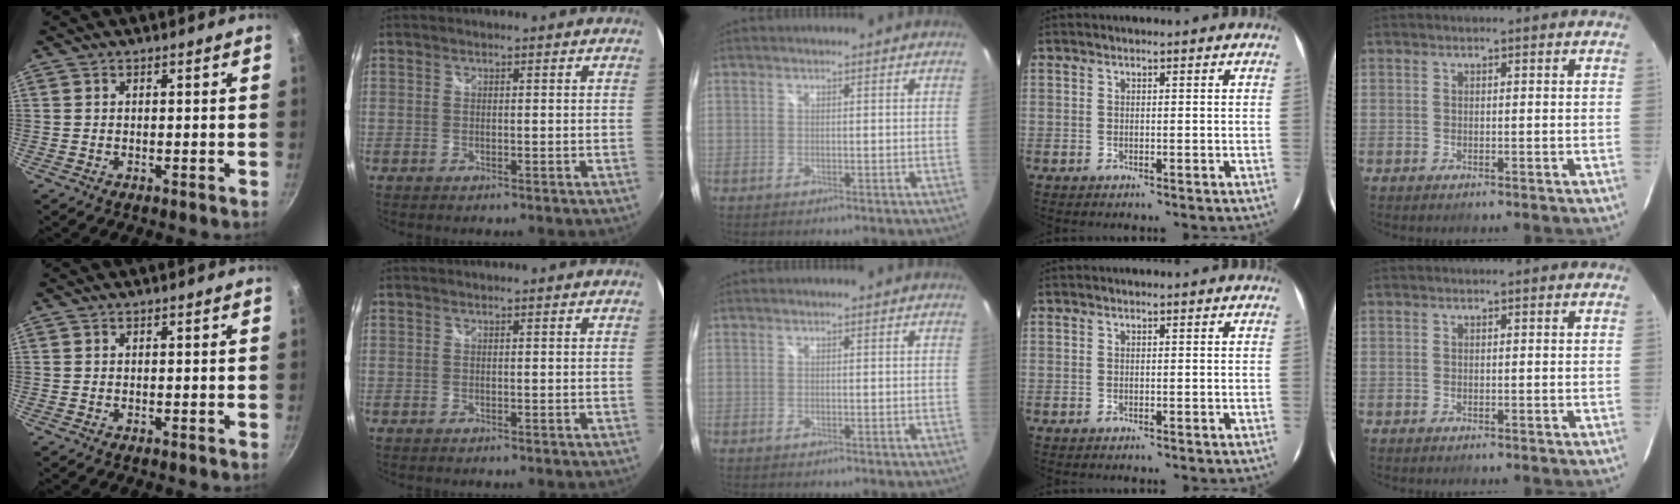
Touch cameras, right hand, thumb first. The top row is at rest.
{}